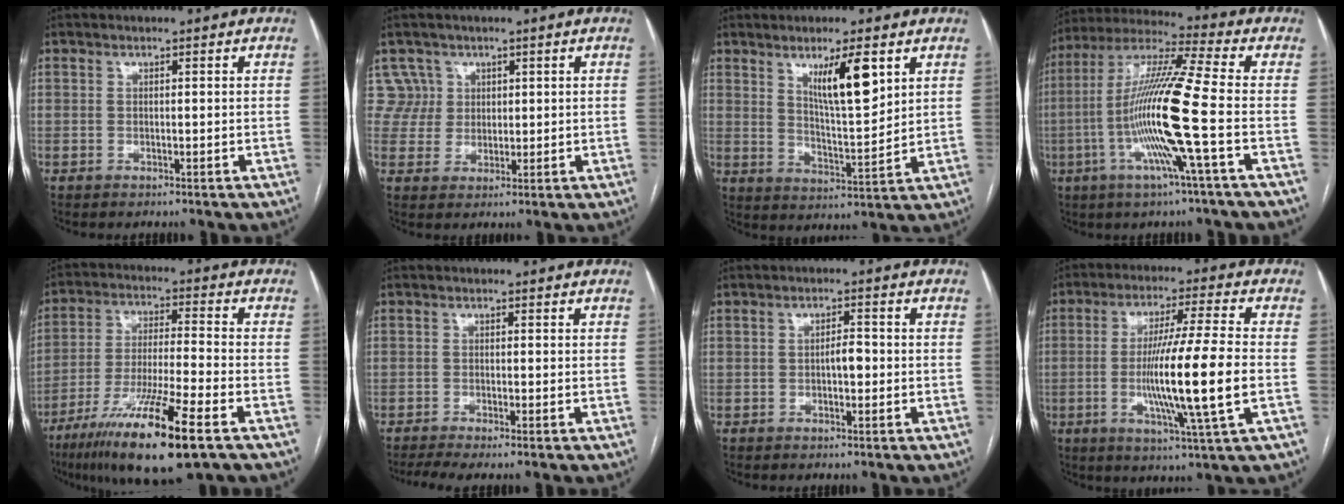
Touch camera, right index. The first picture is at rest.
{"total": 4.8, "force": [2.3, 4.0, -1.0], "torque": [0.039, 0.012, 0.045]}
{"total": 8.9, "force": [4.5, 1.3, 7.6], "torque": [-0.133, -0.011, 0.083]}
{"total": 15.7, "force": [-3.6, -1.3, 15.3], "torque": [-0.300, -0.007, -0.081]}
{"total": 16.7, "force": [-9.5, 0.6, 13.8], "torque": [-0.259, -0.043, -0.165]}
{"total": 3.4, "force": [-2.2, 0.3, 2.5], "torque": [-0.050, -0.006, -0.039]}
{"total": 2.4, "force": [-0.3, 1.0, 2.2], "torque": [-0.034, 0.005, -0.003]}
{"total": 14.3, "force": [-2.2, -0.9, 14.1], "torque": [-0.261, -0.014, -0.044]}